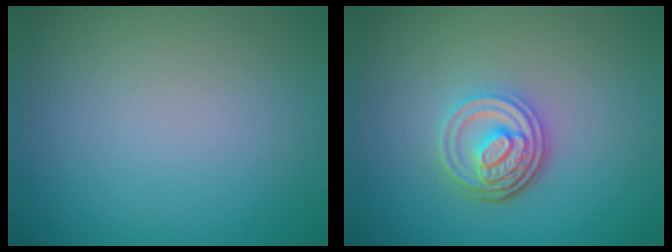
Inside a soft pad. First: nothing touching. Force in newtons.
{"total": 4.5, "press": 3.4, "slide": 3.0}